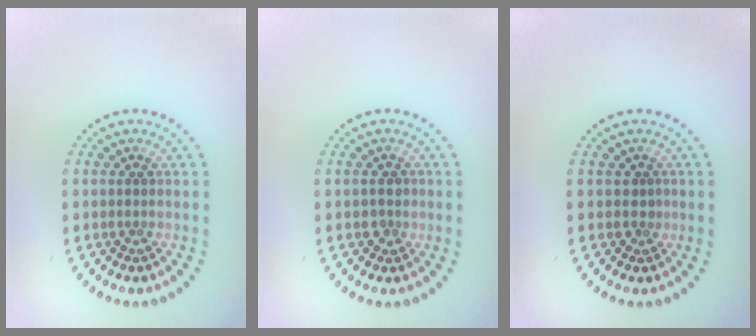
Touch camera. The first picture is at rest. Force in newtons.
{"total": 1.4, "press": 1.3, "slide": 0.6}
{"total": 0.8, "press": 0.5, "slide": 0.7}